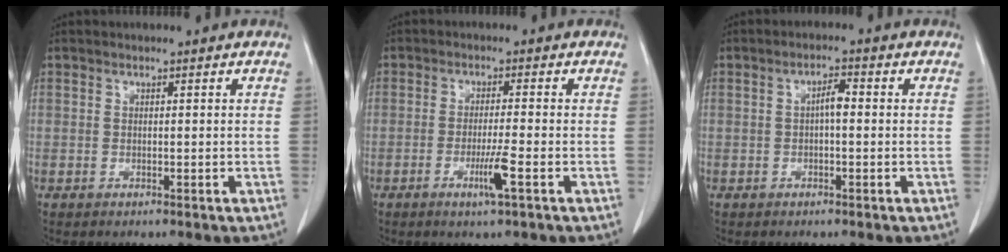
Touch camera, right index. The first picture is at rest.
{"total": 4.2, "force": [-1.8, -0.4, 3.8], "torque": [-0.073, -0.010, -0.035]}
{"total": 2.5, "force": [-0.1, 0.7, 2.4], "torque": [-0.040, 0.007, -0.002]}